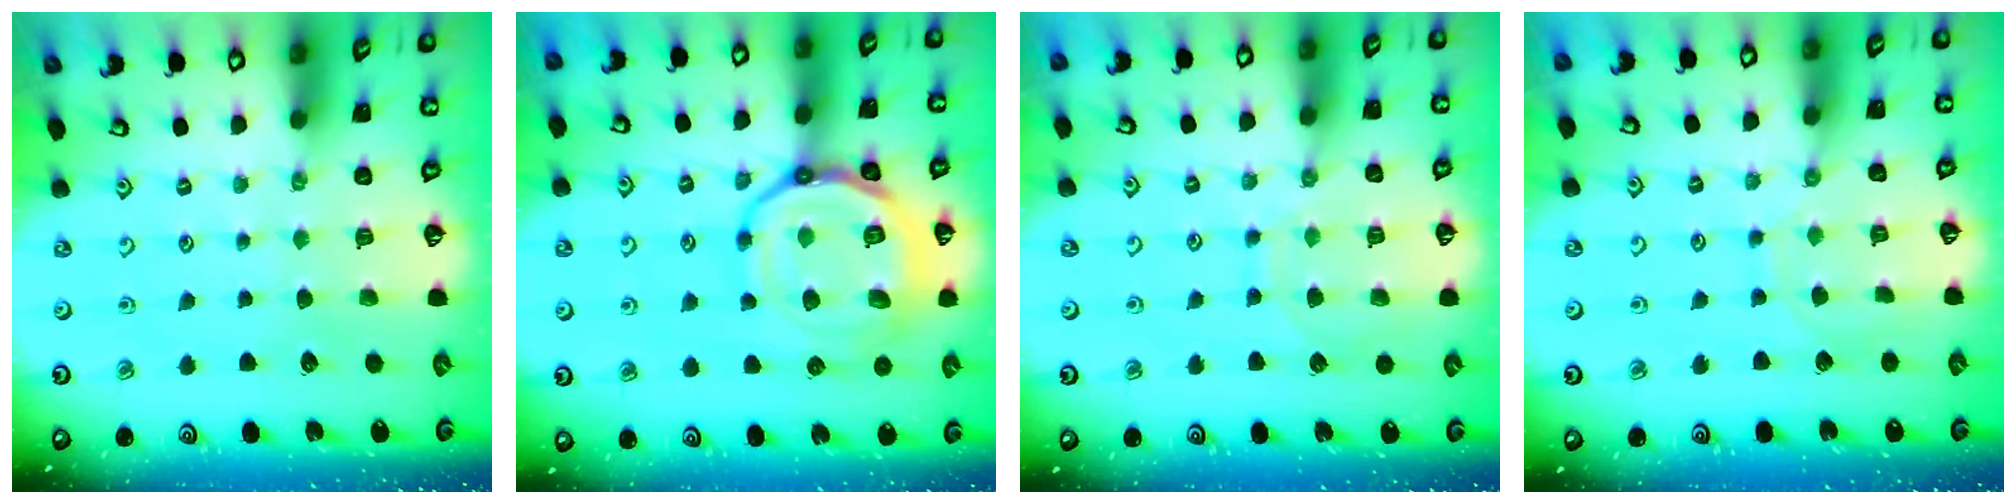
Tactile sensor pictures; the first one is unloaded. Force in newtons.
{"total": 20.8, "press": 20.7, "slide": 2.0}
{"total": 9.3, "press": 9.3, "slide": 0.8}
{"total": 6.1, "press": 6.1, "slide": 0.6}